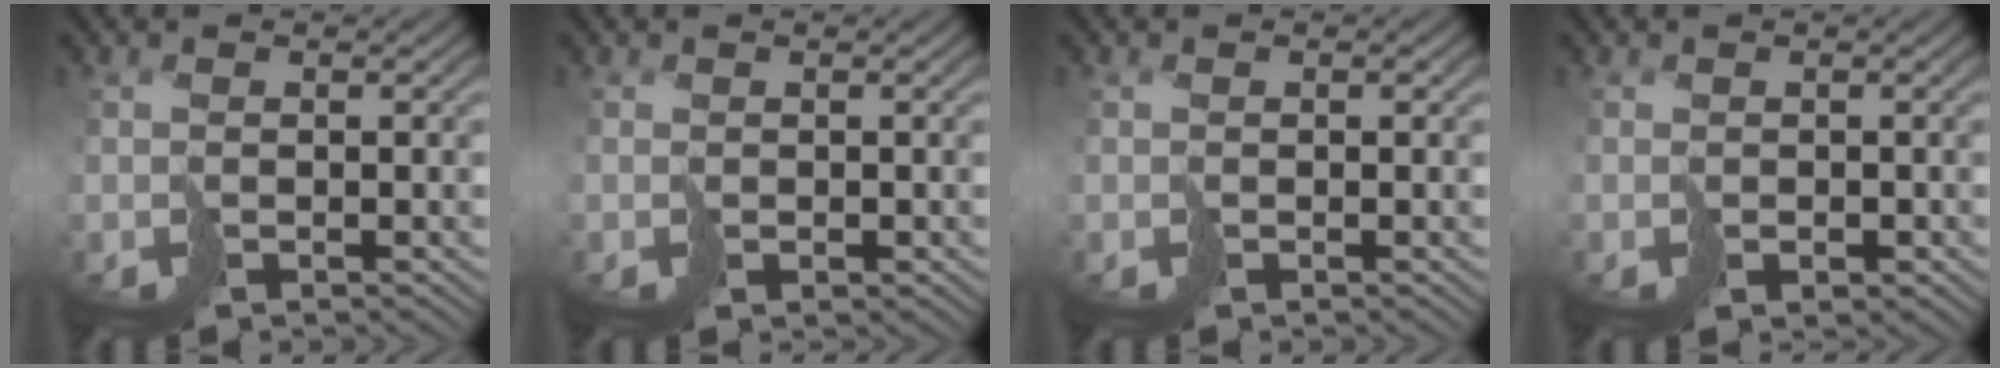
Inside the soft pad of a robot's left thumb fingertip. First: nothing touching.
{"total": 1.0, "force": [0.3, 0.8, 0.4], "torque": [-0.012, -0.002, 0.005]}
{"total": 0.6, "force": [0.1, 0.5, 0.4], "torque": [-0.007, 0.001, 0.000]}
{"total": 1.5, "force": [0.0, 1.3, 0.8], "torque": [-0.021, -0.007, -0.001]}